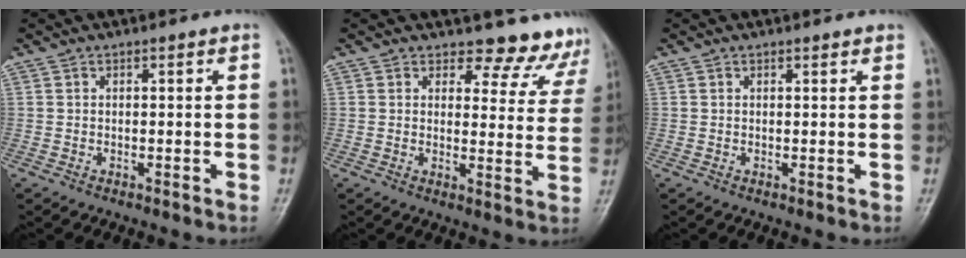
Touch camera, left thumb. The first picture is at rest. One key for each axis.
{"total": 10.0, "fx": 9.2, "fy": 3.9, "fz": 0.1, "tx": 0.048, "ty": -0.075, "tz": 0.082}
{"total": 0.8, "fx": 0.7, "fy": 0.2, "fz": 0.3, "tx": -0.004, "ty": -0.002, "tz": 0.008}